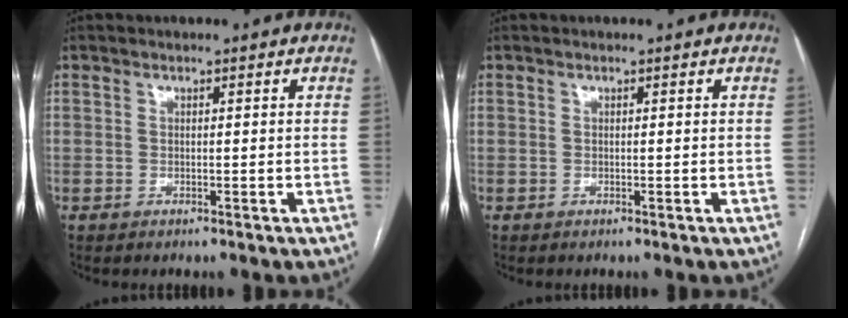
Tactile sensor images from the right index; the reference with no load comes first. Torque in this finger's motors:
{"motor_torque": [0.00, 0.00, 0.00, 0.00]}